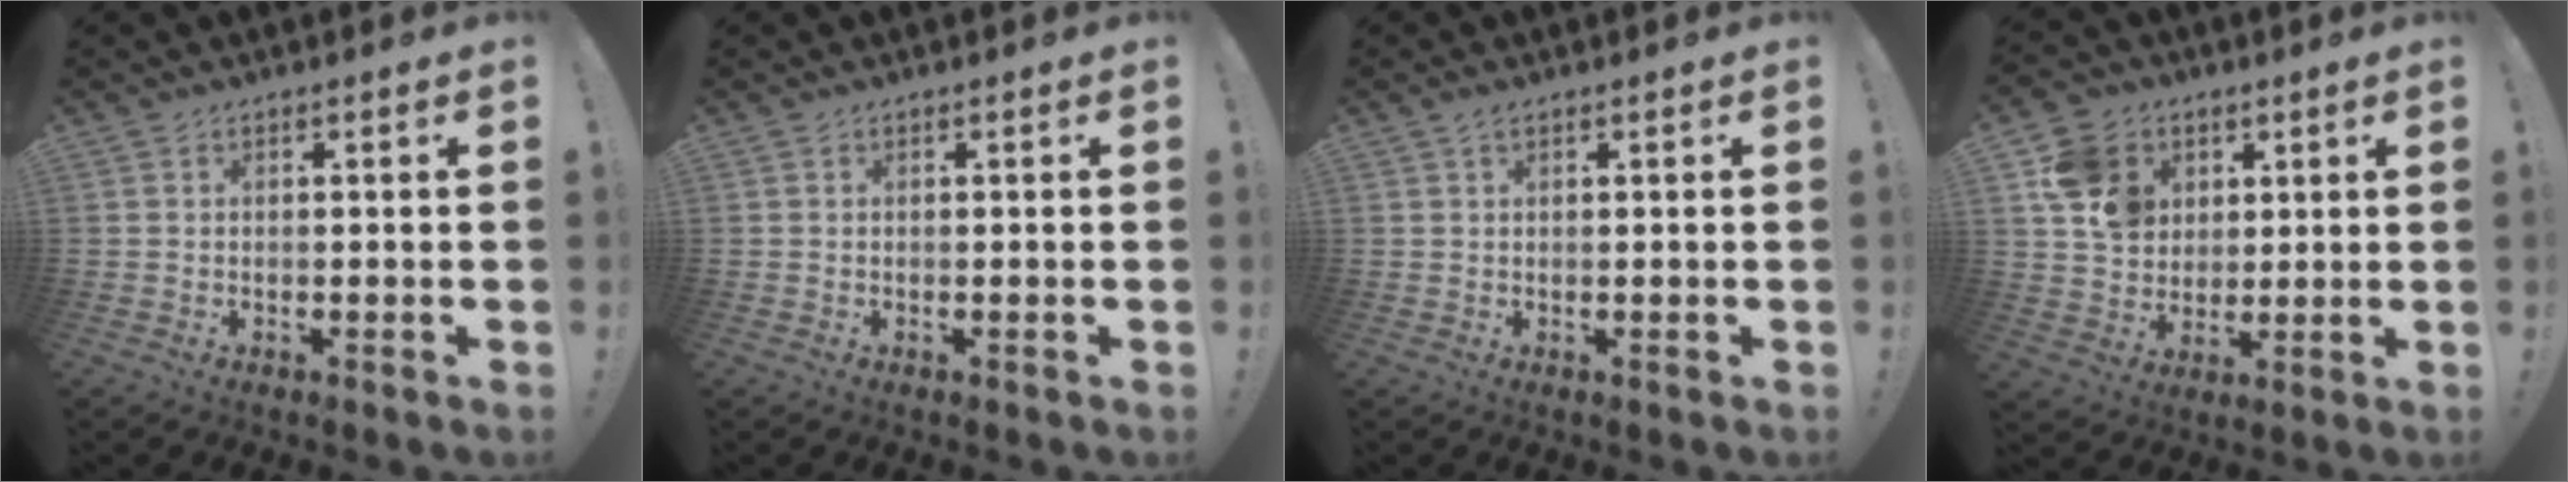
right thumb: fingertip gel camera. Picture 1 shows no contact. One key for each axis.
{"total": 0.0}
{"total": 1.2, "fx": 0.8, "fy": 0.5, "fz": 0.8, "tx": -0.017, "ty": 0.001, "tz": 0.013}
{"total": 12.9, "fx": 5.3, "fy": 10.7, "fz": 4.9, "tx": -0.074, "ty": -0.016, "tz": 0.111}